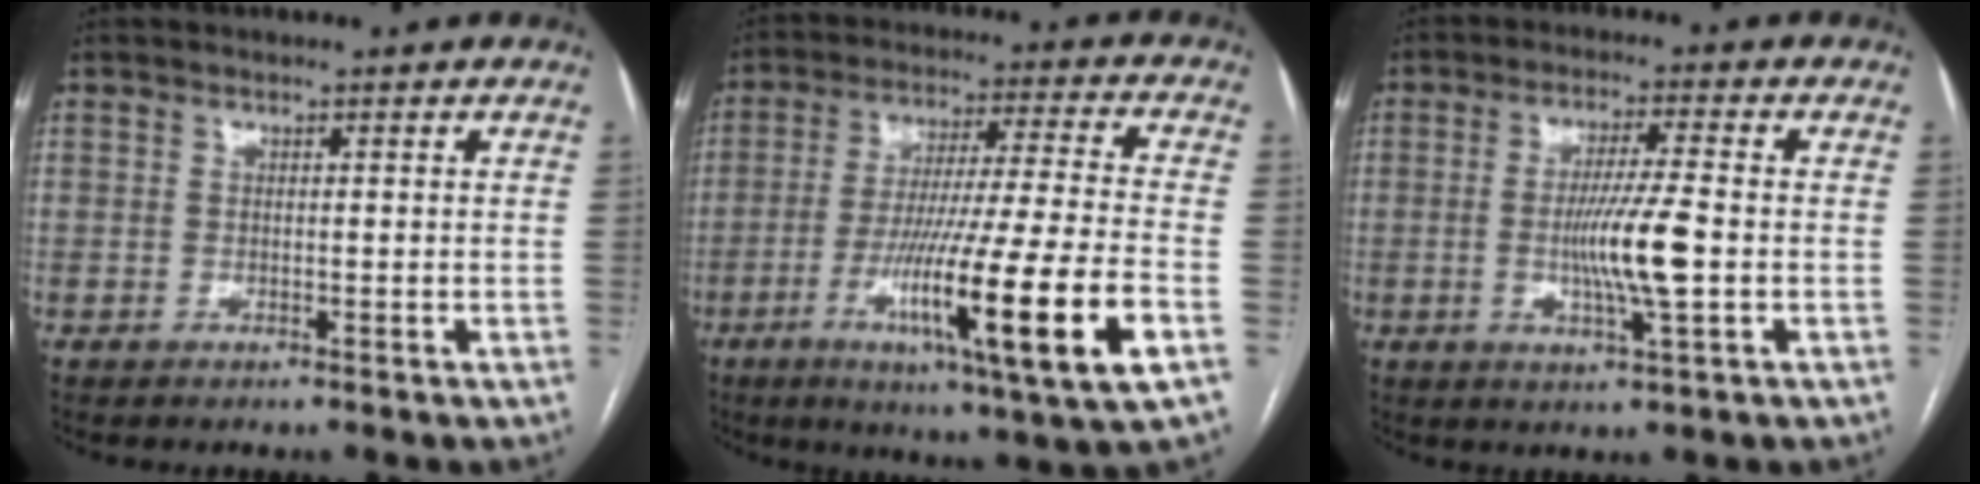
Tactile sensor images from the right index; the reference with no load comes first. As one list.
[{"total": 20.4, "force": [-7.3, -0.6, 19.0], "torque": [-0.323, -0.032, -0.124]}, {"total": 8.2, "force": [-1.2, 0.0, 8.1], "torque": [-0.153, -0.009, -0.023]}]